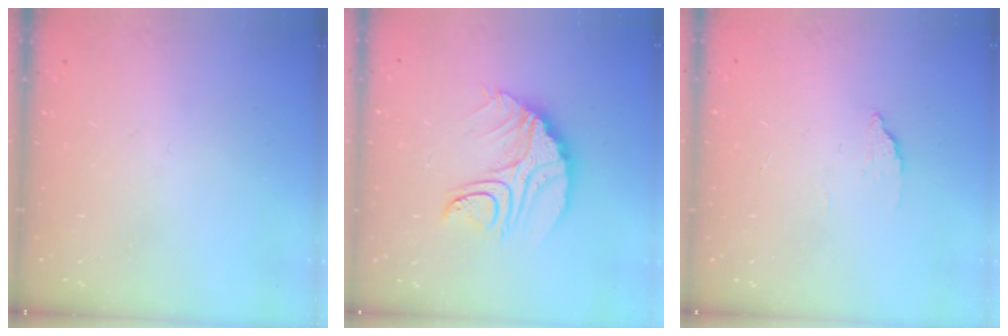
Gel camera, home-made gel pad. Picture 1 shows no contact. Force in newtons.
{"total": 12.1, "press": 12.0, "slide": 1.0}
{"total": 2.2, "press": 2.2, "slide": 0.2}